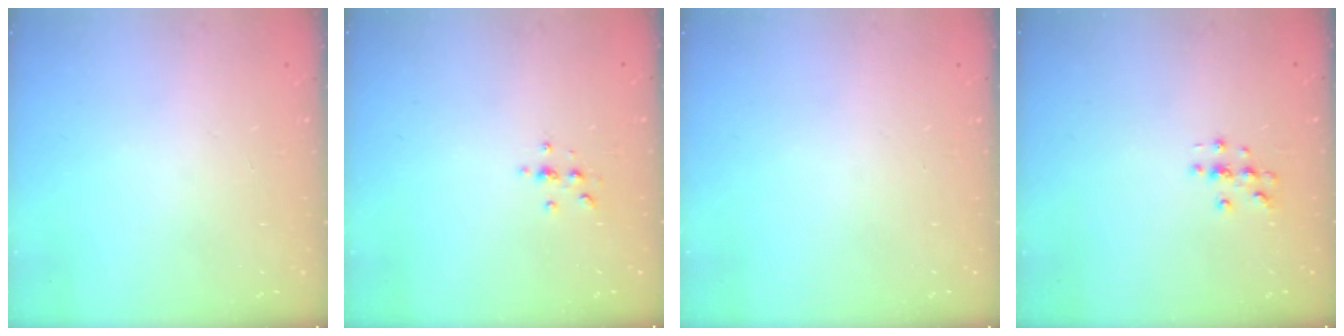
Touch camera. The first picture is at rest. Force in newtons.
{"total": 2.2, "press": 2.1, "slide": 0.2}
{"total": 0.0}
{"total": 3.2, "press": 3.2, "slide": 0.3}